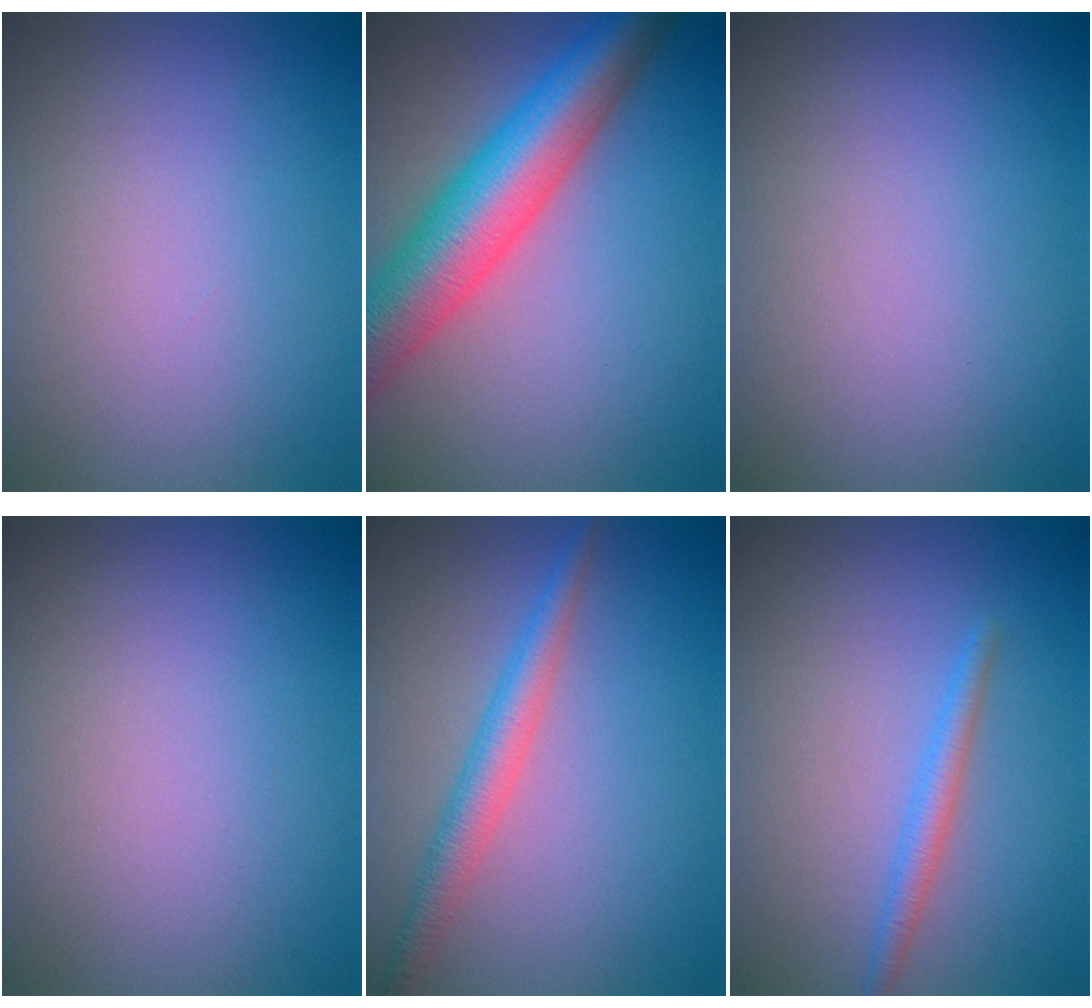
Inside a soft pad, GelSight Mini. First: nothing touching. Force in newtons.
{"total": 9.4, "press": 9.4, "slide": 0.3}
{"total": 0.0}
{"total": 0.0}
{"total": 2.9, "press": 2.9, "slide": 0.1}
{"total": 1.8, "press": 1.8, "slide": 0.1}